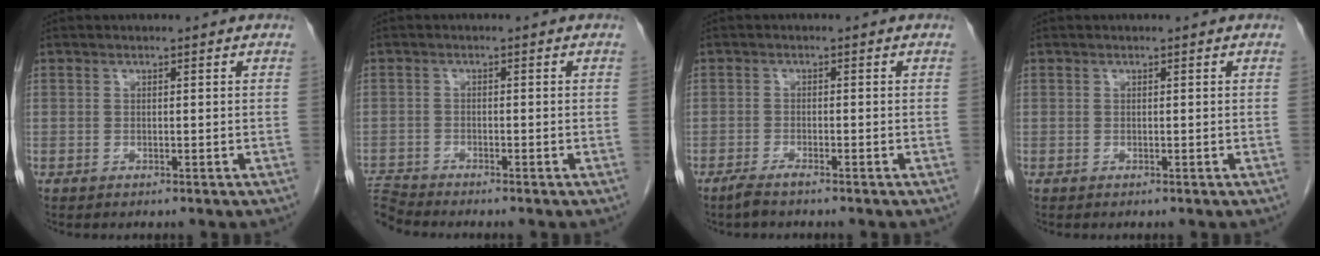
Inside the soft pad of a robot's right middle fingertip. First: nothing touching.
{"total": 3.6, "force": [-3.4, -1.1, -0.2], "torque": [0.001, -0.012, -0.065]}
{"total": 2.1, "force": [-1.8, 0.1, 1.1], "torque": [-0.028, -0.004, -0.035]}
{"total": 0.0}